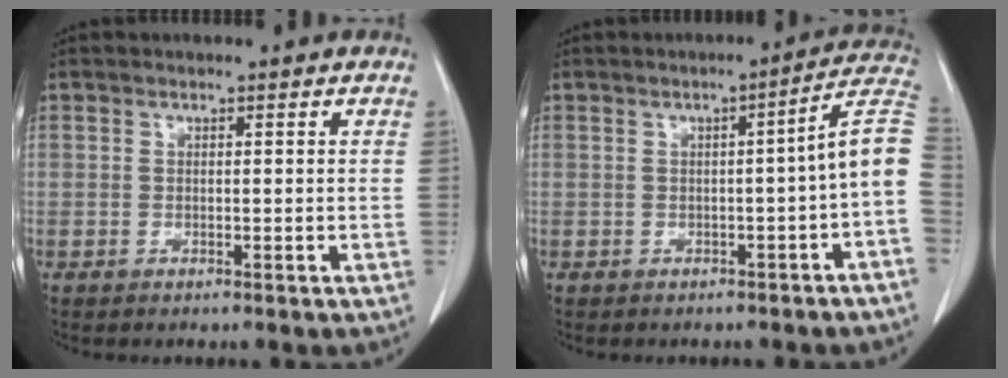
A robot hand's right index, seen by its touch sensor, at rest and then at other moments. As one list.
[{"total": 7.2, "force": [-1.8, -0.4, 7.0], "torque": [-0.077, 0.020, -0.029]}]